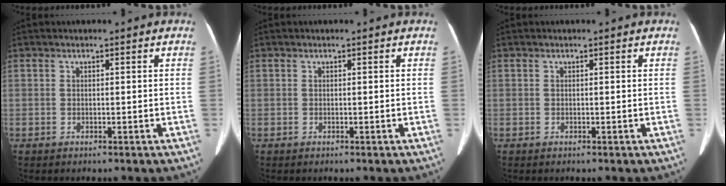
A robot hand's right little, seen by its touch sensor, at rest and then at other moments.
{"total": 0.0}
{"total": 0.0}